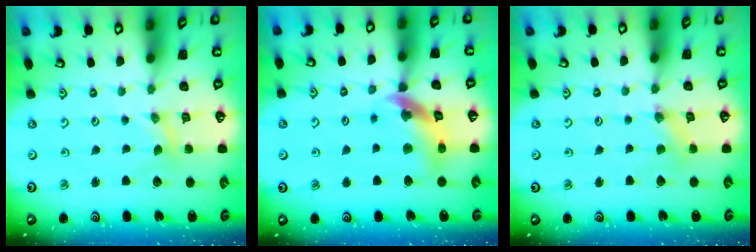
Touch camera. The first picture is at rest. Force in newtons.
{"total": 13.8, "press": 13.7, "slide": 1.6}
{"total": 0.9, "press": 0.9, "slide": 0.3}